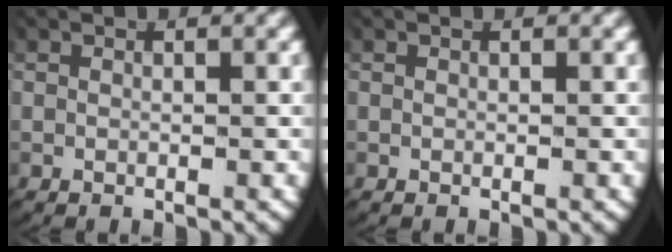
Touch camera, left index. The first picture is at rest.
{"total": 0.0}